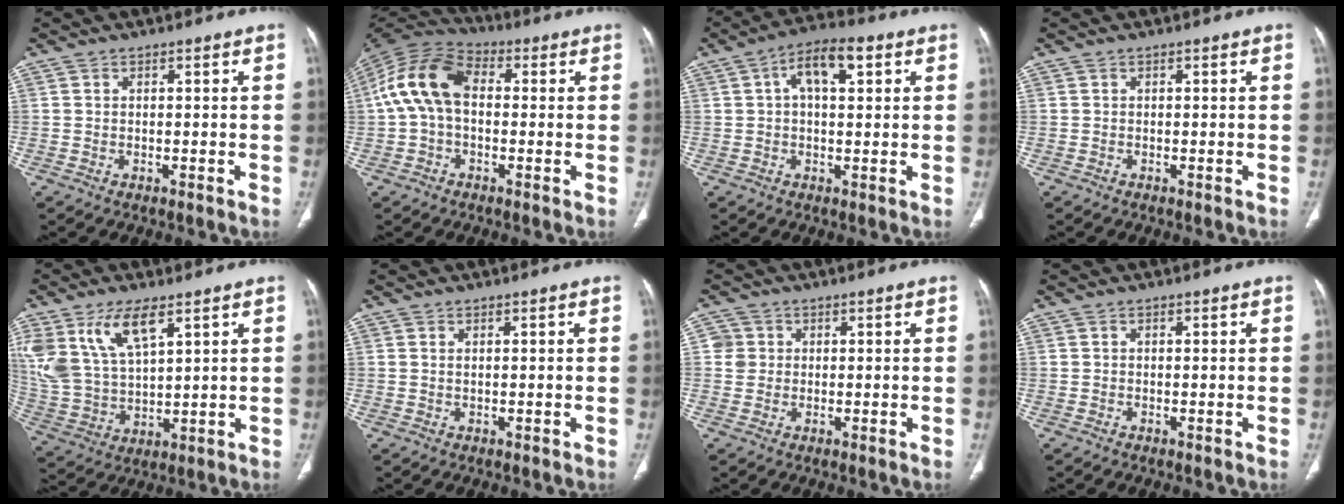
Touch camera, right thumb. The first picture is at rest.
{"total": 12.9, "force": [0.8, 8.4, 9.8], "torque": [-0.192, 0.036, 0.003]}
{"total": 8.5, "force": [2.7, 4.0, 7.0], "torque": [-0.110, 0.019, 0.039]}
{"total": 0.0}
{"total": 14.3, "force": [7.4, 6.6, 10.3], "torque": [-0.205, -0.021, 0.159]}
{"total": 0.5, "force": [0.2, 0.2, 0.4], "torque": [-0.011, 0.003, 0.005]}
{"total": 3.0, "force": [0.5, 2.9, 0.3], "torque": [0.015, 0.003, 0.006]}
{"total": 0.0}